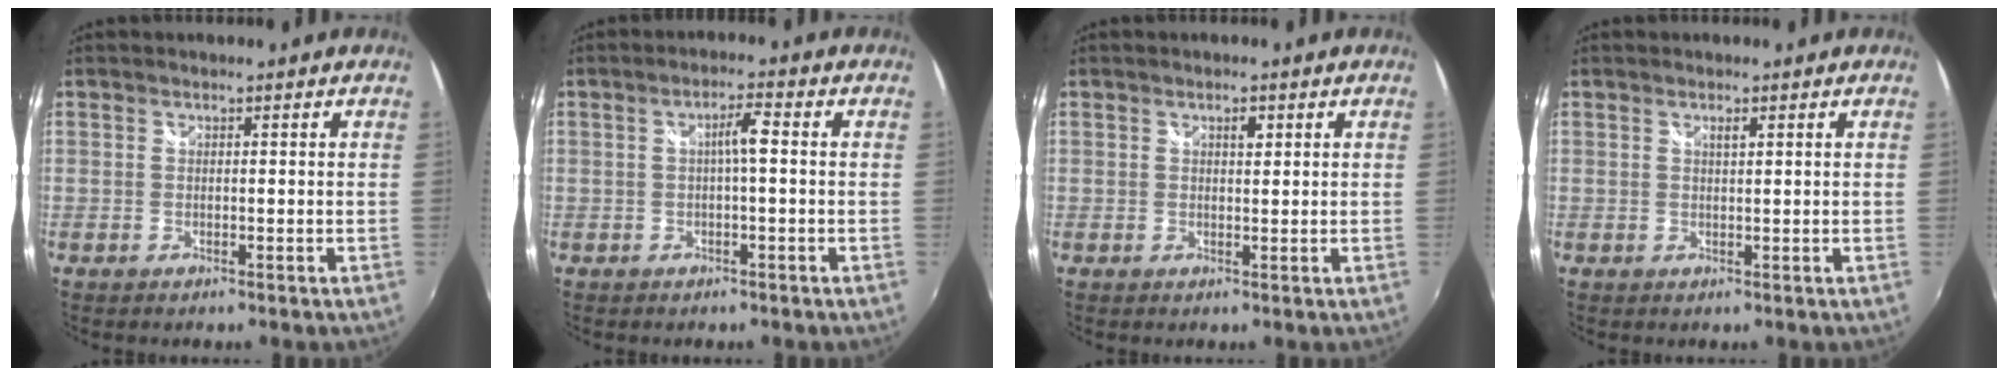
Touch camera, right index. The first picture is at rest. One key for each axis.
{"total": 3.1, "fx": 0.0, "fy": 0.2, "fz": 3.1, "tx": -0.057, "ty": 0.008, "tz": 0.000}
{"total": 1.4, "fx": 0.7, "fy": 0.7, "fz": 1.1, "tx": -0.015, "ty": 0.004, "tz": 0.010}
{"total": 0.9, "fx": 0.5, "fy": 0.1, "fz": 0.8, "tx": -0.013, "ty": 0.002, "tz": 0.009}